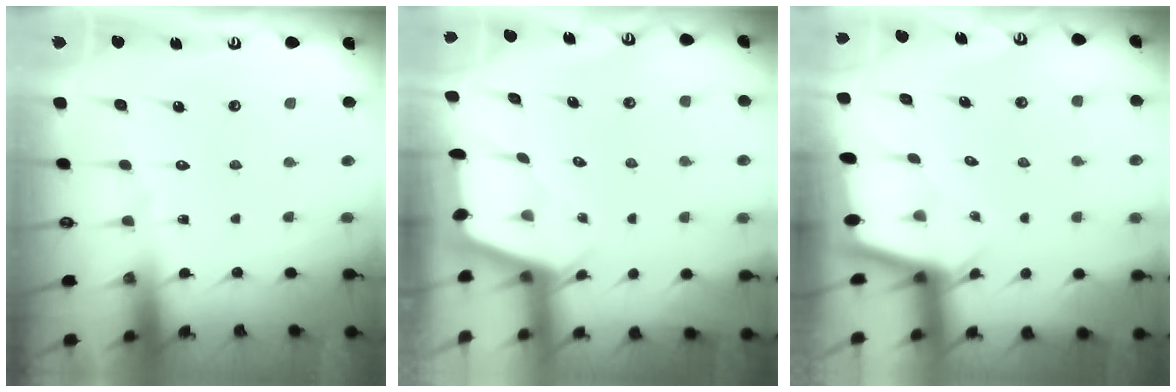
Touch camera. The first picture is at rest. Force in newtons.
{"total": 2.4, "press": 2.4, "slide": 0.3}
{"total": 2.4, "press": 2.4, "slide": 0.2}